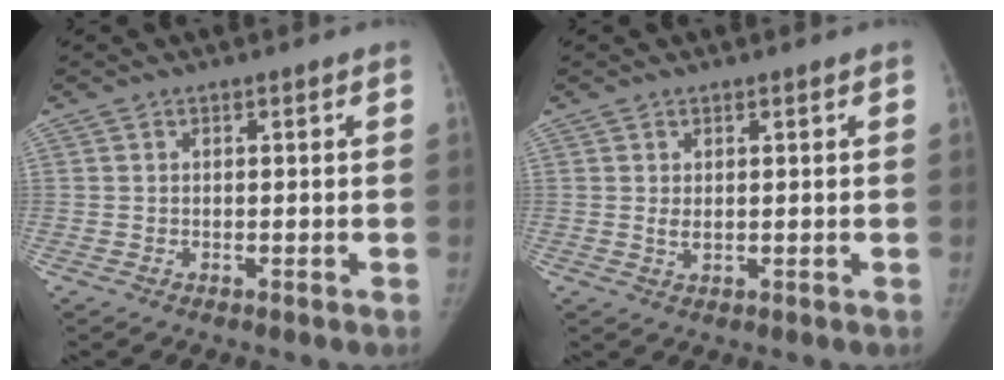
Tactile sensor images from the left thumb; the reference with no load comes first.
{"total": 1.3, "force": [0.3, 0.7, 1.1], "torque": [-0.019, -0.002, 0.011]}